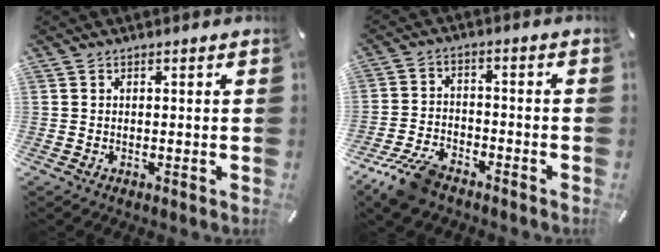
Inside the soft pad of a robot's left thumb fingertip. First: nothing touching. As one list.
[{"total": 9.3, "force": [-6.9, 4.2, 4.7], "torque": [-0.097, 0.031, -0.131]}]